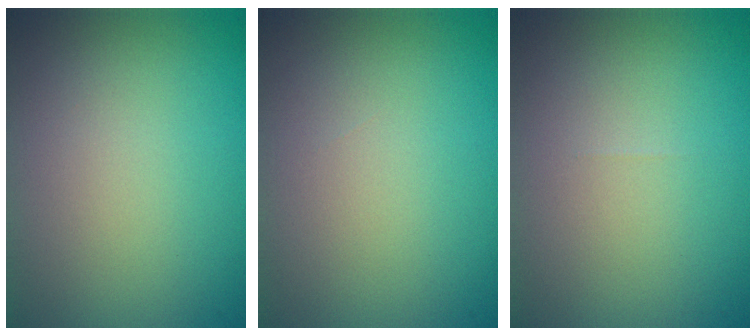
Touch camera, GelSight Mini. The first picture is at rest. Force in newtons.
{"total": 0.0}
{"total": 0.0}